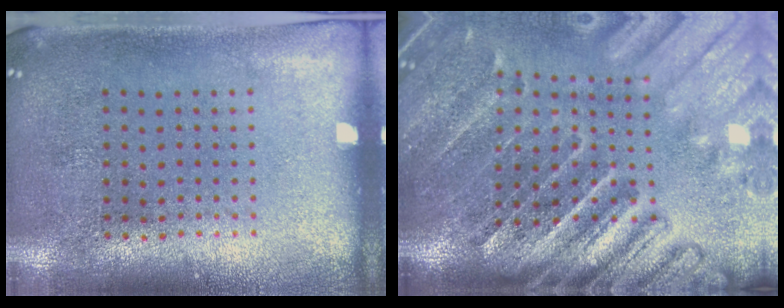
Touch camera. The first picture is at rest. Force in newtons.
{"total": 4.1, "press": 3.5, "slide": 2.2}